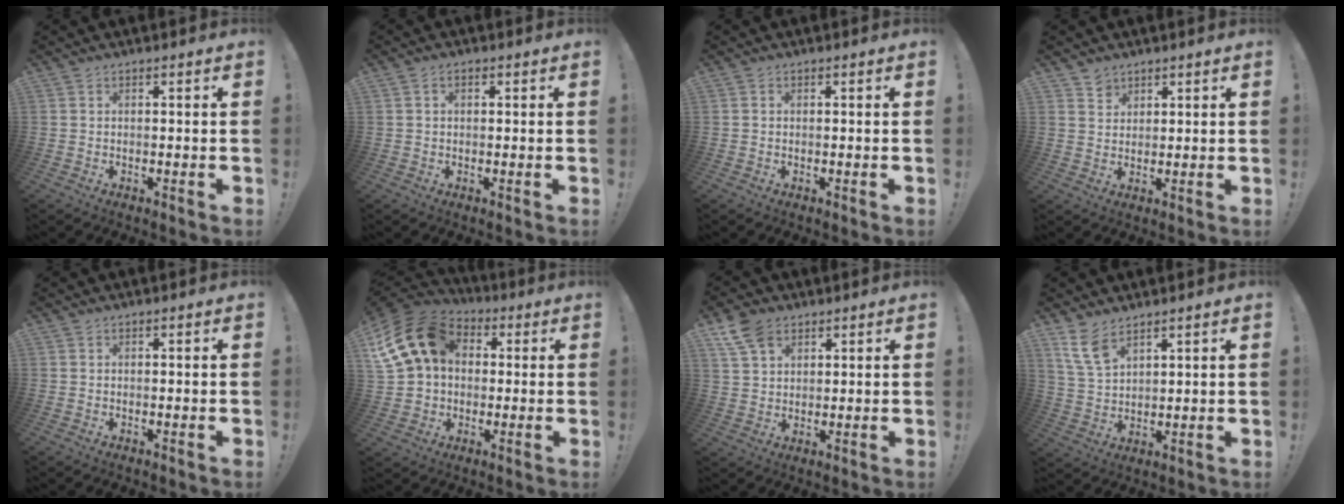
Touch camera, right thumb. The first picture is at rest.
{"total": 1.6, "force": [0.2, 1.0, 1.2], "torque": [-0.016, 0.001, 0.002]}
{"total": 0.0}
{"total": 3.3, "force": [2.6, 2.1, 0.2], "torque": [0.007, -0.023, 0.045]}
{"total": 0.0}
{"total": 18.5, "force": [4.9, 14.0, 11.1], "torque": [-0.193, -0.006, 0.093]}
{"total": 8.2, "force": [4.9, 5.3, 3.7], "torque": [-0.066, -0.017, 0.098]}
{"total": 8.2, "force": [5.9, 3.7, 4.4], "torque": [-0.084, -0.029, 0.115]}